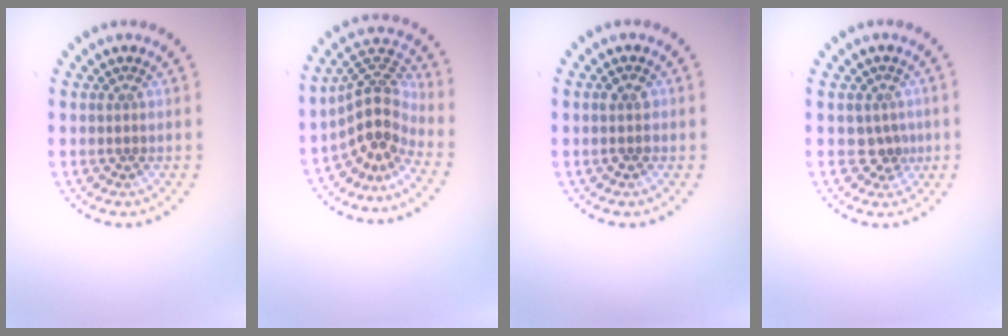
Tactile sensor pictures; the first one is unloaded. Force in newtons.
{"total": 4.3, "press": 3.0, "slide": 3.1}
{"total": 1.4, "press": 1.4, "slide": 0.3}
{"total": 1.6, "press": 1.3, "slide": 1.0}